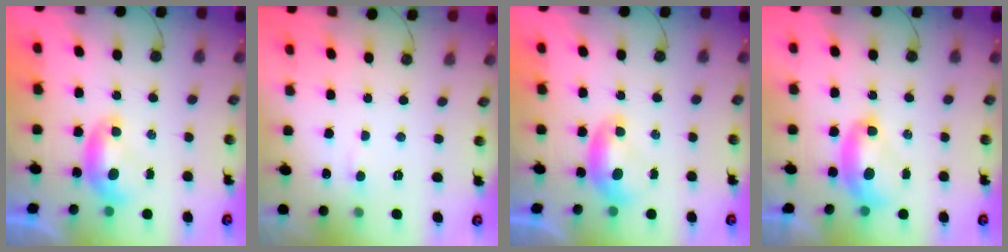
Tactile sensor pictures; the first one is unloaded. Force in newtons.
{"total": 1.9, "press": 1.8, "slide": 0.4}
{"total": 0.0}
{"total": 3.3, "press": 3.3, "slide": 0.2}